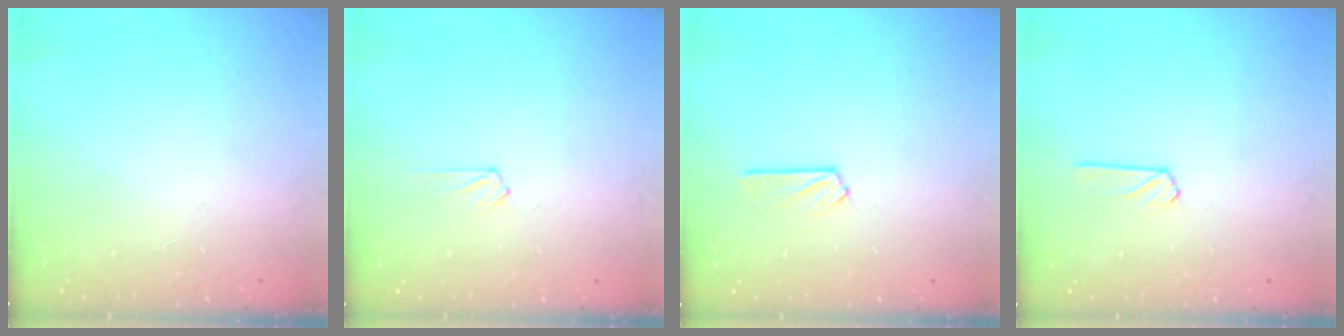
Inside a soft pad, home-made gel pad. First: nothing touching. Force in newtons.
{"total": 4.6, "press": 4.6, "slide": 0.6}
{"total": 3.0, "press": 3.0, "slide": 0.4}
{"total": 3.0, "press": 3.0, "slide": 0.3}